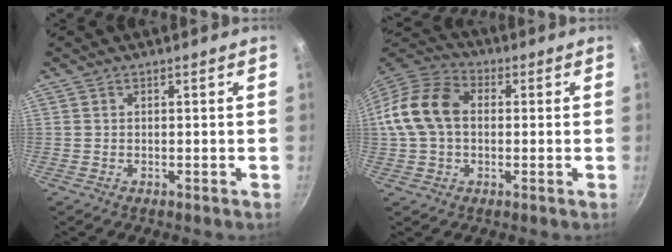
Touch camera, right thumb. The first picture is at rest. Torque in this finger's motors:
{"motor_torque": [0.31, 1.62, 0.67, -0.62, 0.21]}